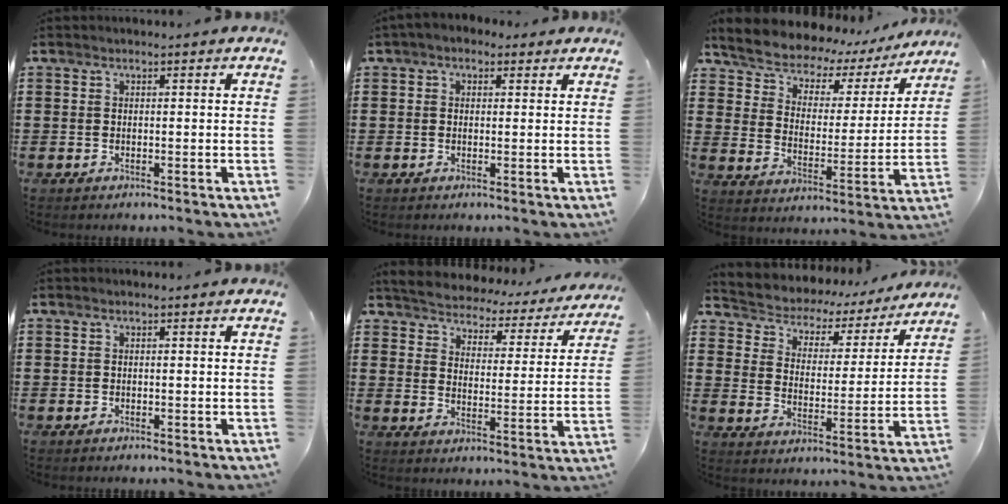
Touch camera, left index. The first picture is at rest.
{"total": 1.8, "force": [0.7, 1.4, 0.8], "torque": [-0.020, 0.009, 0.013]}
{"total": 5.3, "force": [5.0, 1.7, 0.6], "torque": [-0.045, -0.042, 0.081]}
{"total": 0.0}
{"total": 3.5, "force": [3.4, 0.2, -0.5], "torque": [-0.018, -0.035, 0.051]}
{"total": 3.6, "force": [3.4, 1.2, 0.1], "torque": [-0.028, -0.030, 0.049]}